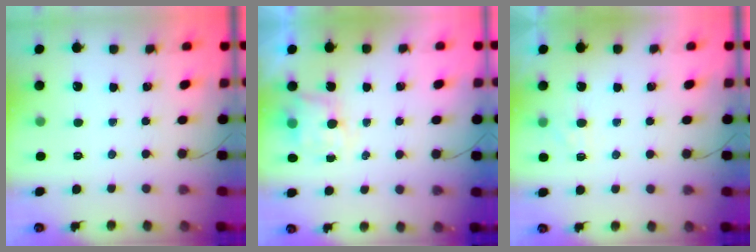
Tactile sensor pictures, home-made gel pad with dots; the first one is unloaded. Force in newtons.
{"total": 6.2, "press": 6.2, "slide": 0.8}
{"total": 6.5, "press": 6.2, "slide": 1.9}